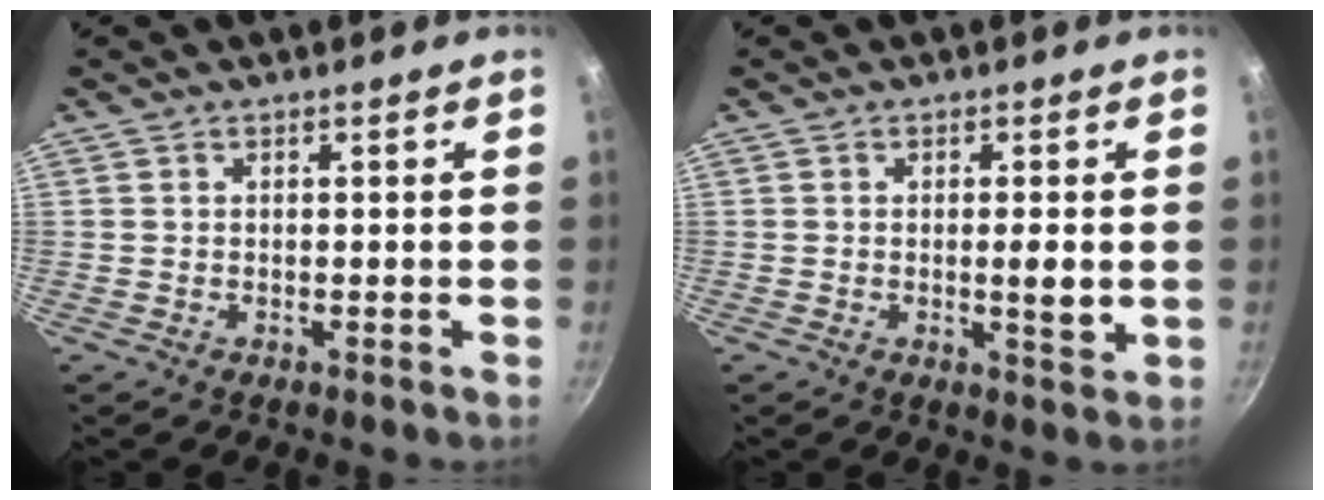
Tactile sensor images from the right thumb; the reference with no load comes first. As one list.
[{"total": 4.1, "force": [-0.2, 0.8, 4.0], "torque": [-0.072, -0.007, -0.002]}]